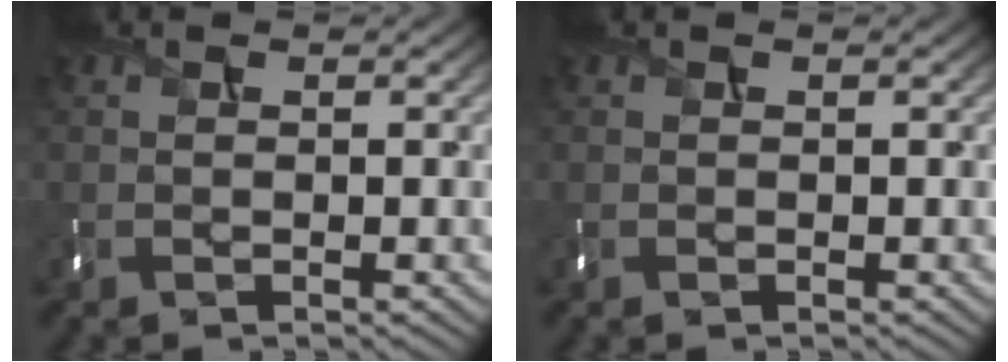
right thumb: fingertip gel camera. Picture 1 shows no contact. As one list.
[{"total": 0.0}]